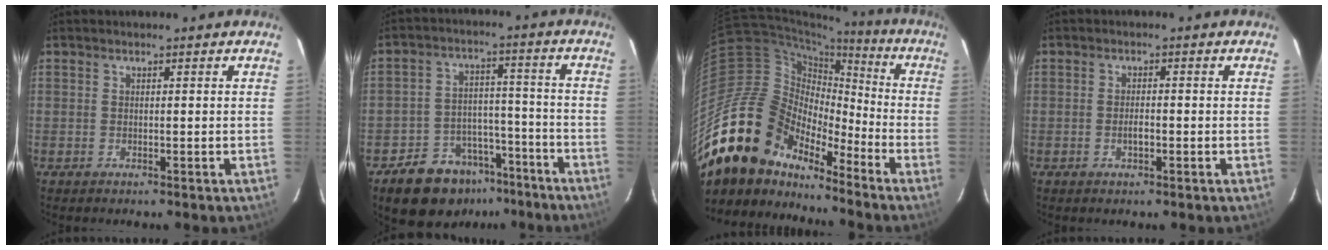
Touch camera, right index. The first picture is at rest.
{"total": 12.4, "force": [-8.6, 8.1, 3.7], "torque": [-0.075, 0.041, -0.114]}
{"total": 21.4, "force": [-16.4, 11.1, 8.2], "torque": [-0.160, 0.021, -0.302]}
{"total": 1.9, "force": [-0.7, 0.7, 1.6], "torque": [-0.030, 0.000, -0.013]}